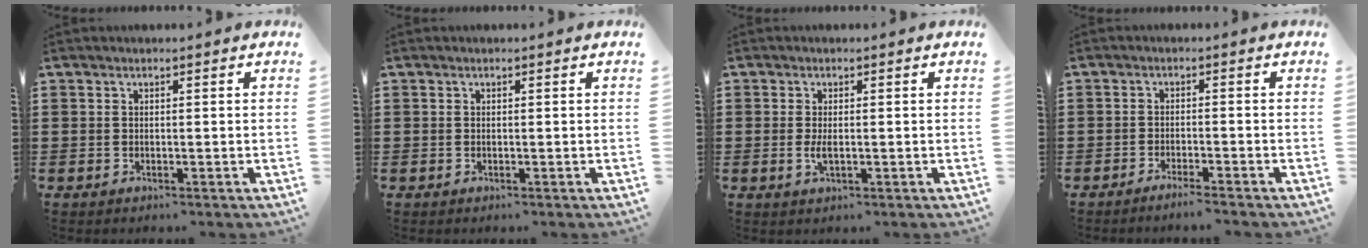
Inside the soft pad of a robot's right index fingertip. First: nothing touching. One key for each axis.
{"total": 0.0}
{"total": 2.1, "fx": -0.1, "fy": 0.7, "fz": 2.0, "tx": -0.044, "ty": -0.003, "tz": -0.005}
{"total": 2.1, "fx": -1.9, "fy": -0.5, "fz": 0.6, "tx": -0.010, "ty": -0.001, "tz": -0.037}